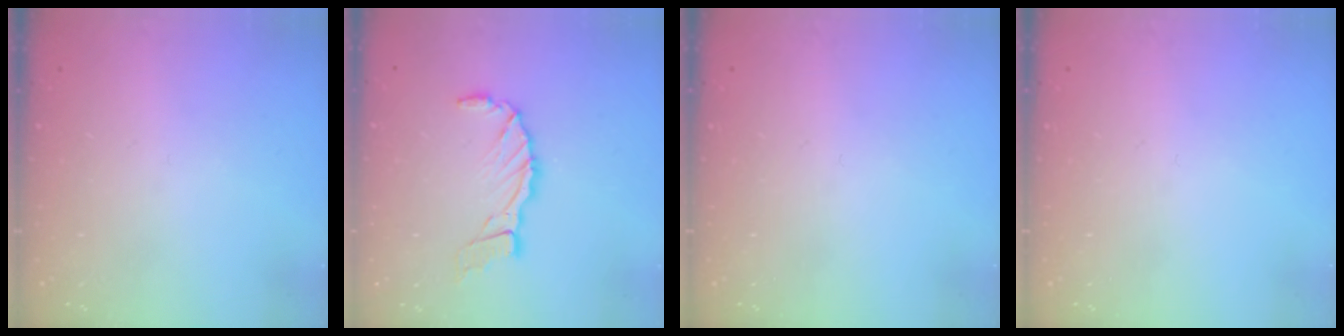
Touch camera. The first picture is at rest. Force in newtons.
{"total": 10.3, "press": 10.2, "slide": 1.3}
{"total": 0.0}
{"total": 0.0}